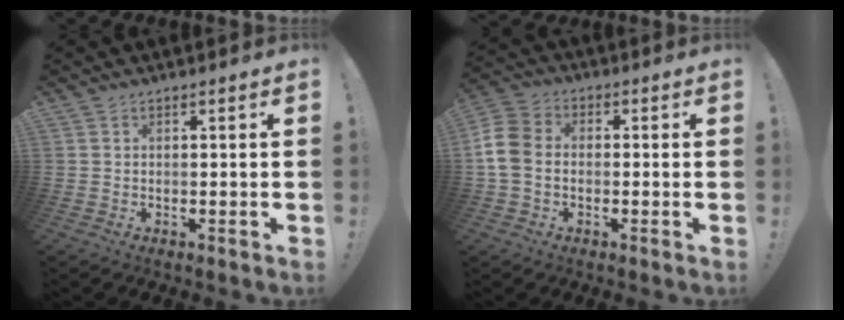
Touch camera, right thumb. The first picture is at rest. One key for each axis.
{"total": 9.3, "fx": -1.1, "fy": 7.0, "fz": 6.0, "tx": -0.149, "ty": 0.014, "tz": -0.016}